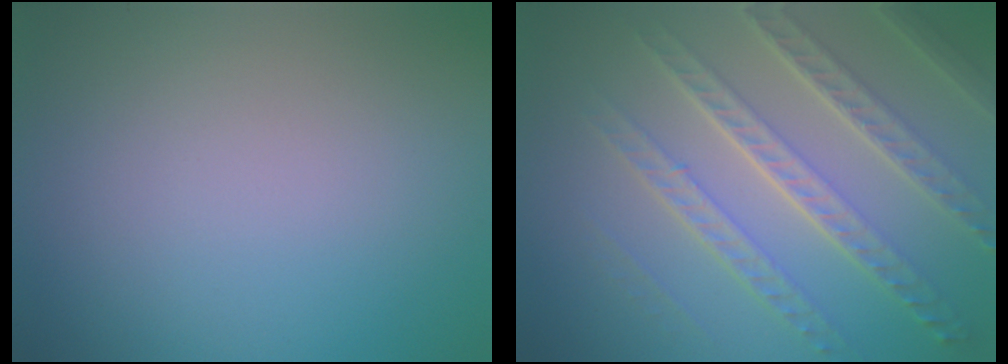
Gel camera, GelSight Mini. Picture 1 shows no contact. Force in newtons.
{"total": 7.1, "press": 5.0, "slide": 5.0}